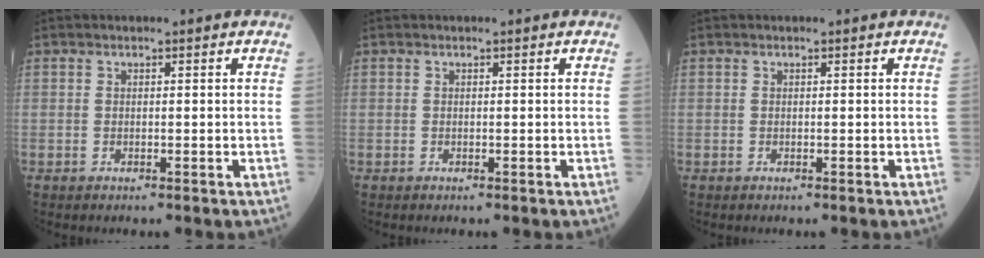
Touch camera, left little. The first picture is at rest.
{"total": 0.0}
{"total": 0.0}